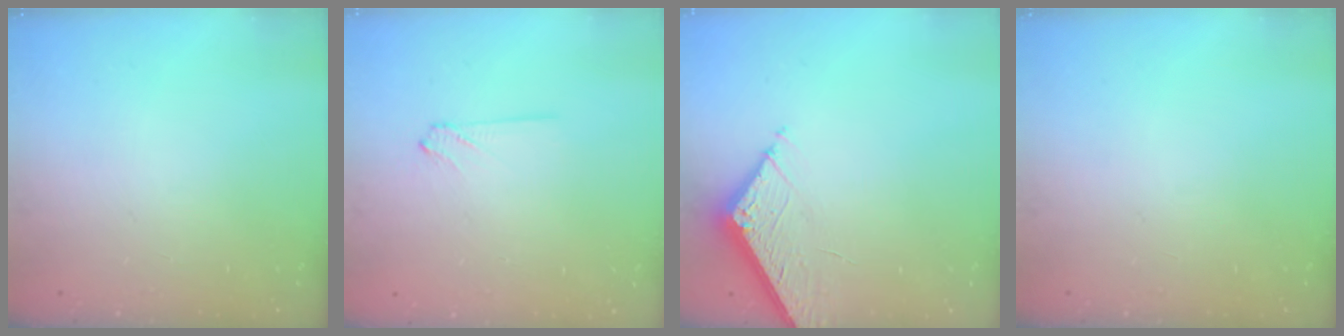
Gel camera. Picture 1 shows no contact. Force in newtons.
{"total": 0.8, "press": 0.8, "slide": 0.0}
{"total": 5.4, "press": 5.4, "slide": 0.5}
{"total": 0.0}